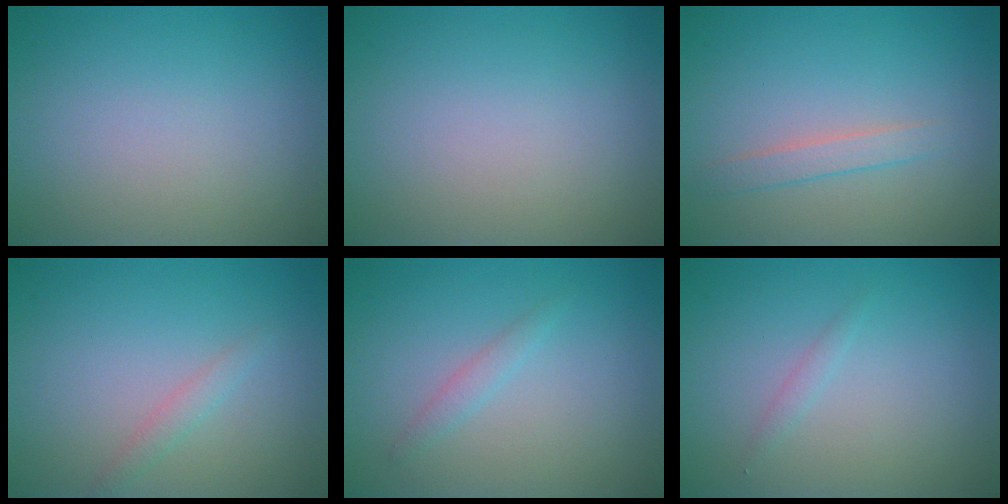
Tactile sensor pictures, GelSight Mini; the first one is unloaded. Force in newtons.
{"total": 0.0}
{"total": 1.5, "press": 1.5, "slide": 0.0}
{"total": 1.1, "press": 1.1, "slide": 0.1}
{"total": 1.1, "press": 1.1, "slide": 0.1}
{"total": 0.8, "press": 0.8, "slide": 0.0}